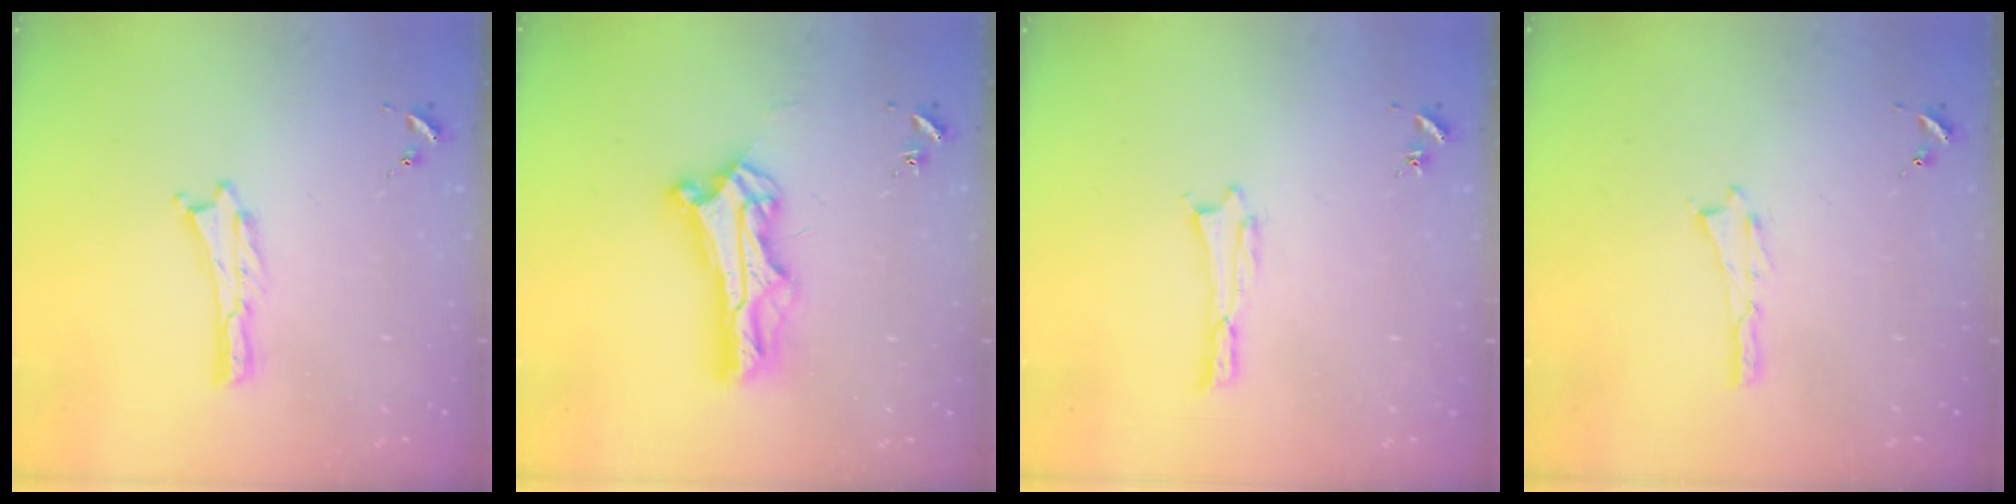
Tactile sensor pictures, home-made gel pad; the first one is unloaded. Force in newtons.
{"total": 10.8, "press": 10.8, "slide": 0.8}
{"total": 0.0}
{"total": 0.0}